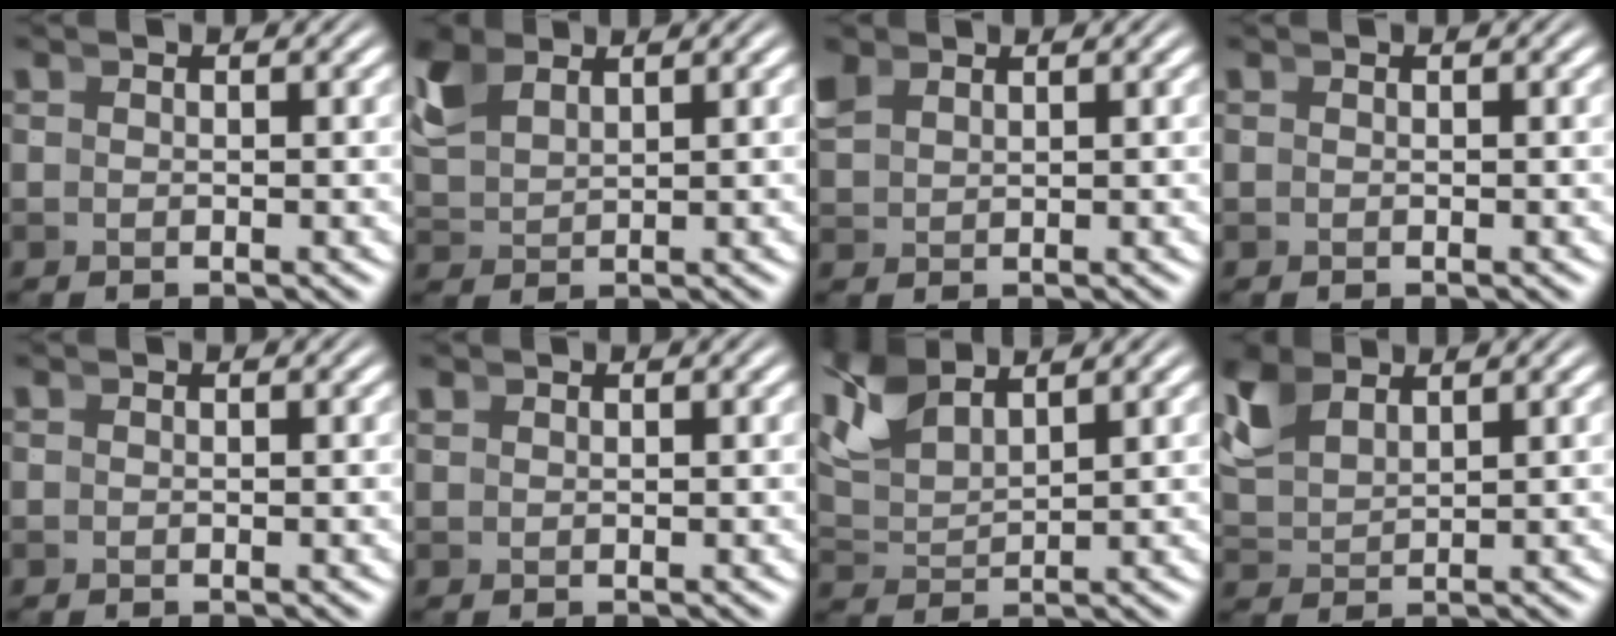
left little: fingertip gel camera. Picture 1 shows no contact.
{"total": 3.1, "force": [2.2, 1.6, 1.5], "torque": [-0.048, -0.001, 0.051]}
{"total": 1.6, "force": [1.3, 0.7, 0.6], "torque": [-0.020, -0.001, 0.036]}
{"total": 0.0}
{"total": 0.0}
{"total": 0.5, "force": [0.5, -0.2, -0.1], "torque": [0.006, 0.002, 0.015]}
{"total": 4.9, "force": [2.9, 2.4, 3.0], "torque": [-0.084, -0.002, 0.057]}
{"total": 3.8, "force": [2.4, 2.1, 2.0], "torque": [-0.063, -0.002, 0.054]}